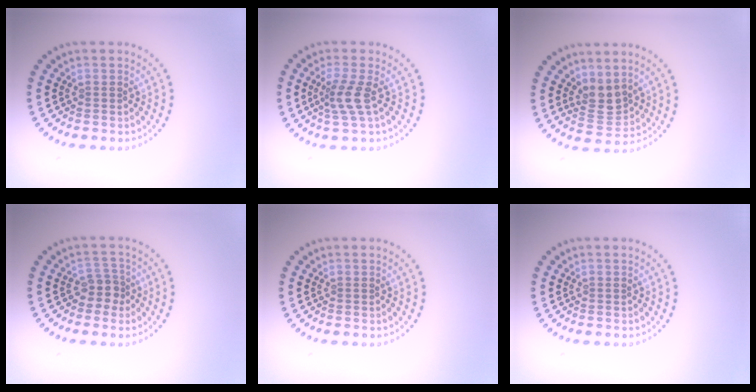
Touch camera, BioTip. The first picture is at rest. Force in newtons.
{"total": 2.4, "press": 1.8, "slide": 1.6}
{"total": 2.7, "press": 2.2, "slide": 1.7}
{"total": 2.0, "press": 1.6, "slide": 1.3}
{"total": 0.0}
{"total": 0.0}